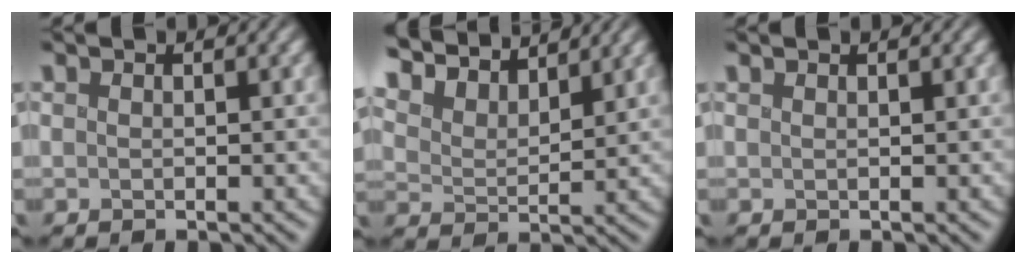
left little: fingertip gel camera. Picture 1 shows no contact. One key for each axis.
{"total": 8.3, "fx": 7.3, "fy": 2.3, "fz": 3.2, "tx": -0.096, "ty": 0.010, "tz": 0.116}
{"total": 0.0}